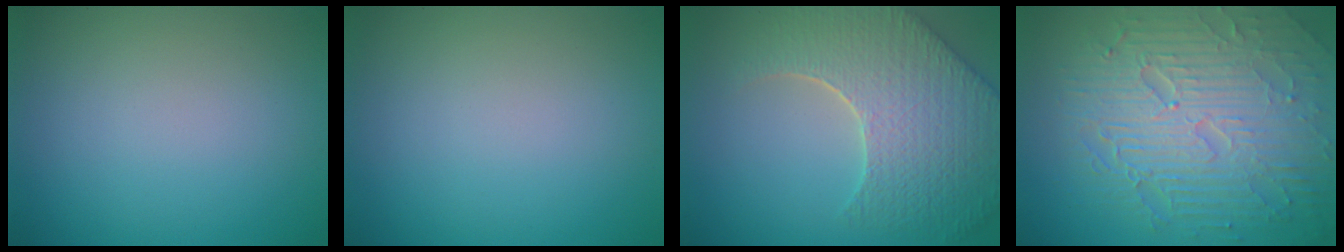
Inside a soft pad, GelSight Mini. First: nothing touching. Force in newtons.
{"total": 0.0}
{"total": 9.0, "press": 6.4, "slide": 6.3}
{"total": 10.1, "press": 6.5, "slide": 7.7}